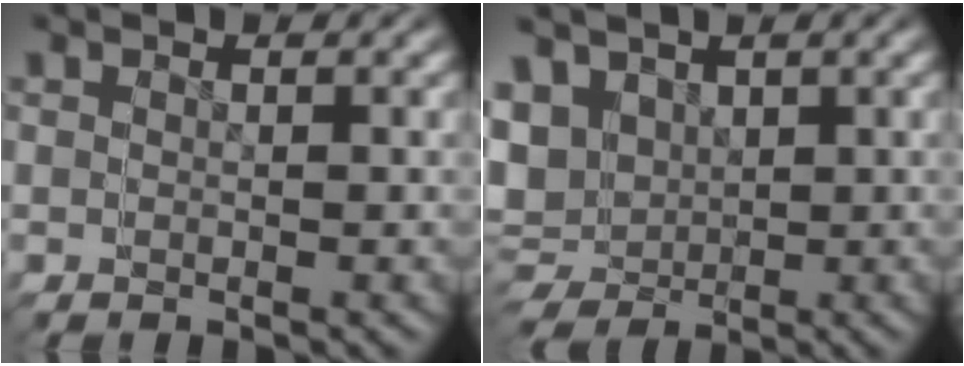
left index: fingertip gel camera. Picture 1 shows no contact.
{"total": 8.1, "force": [0.3, 7.7, 2.5], "torque": [-0.079, -0.033, 0.011]}